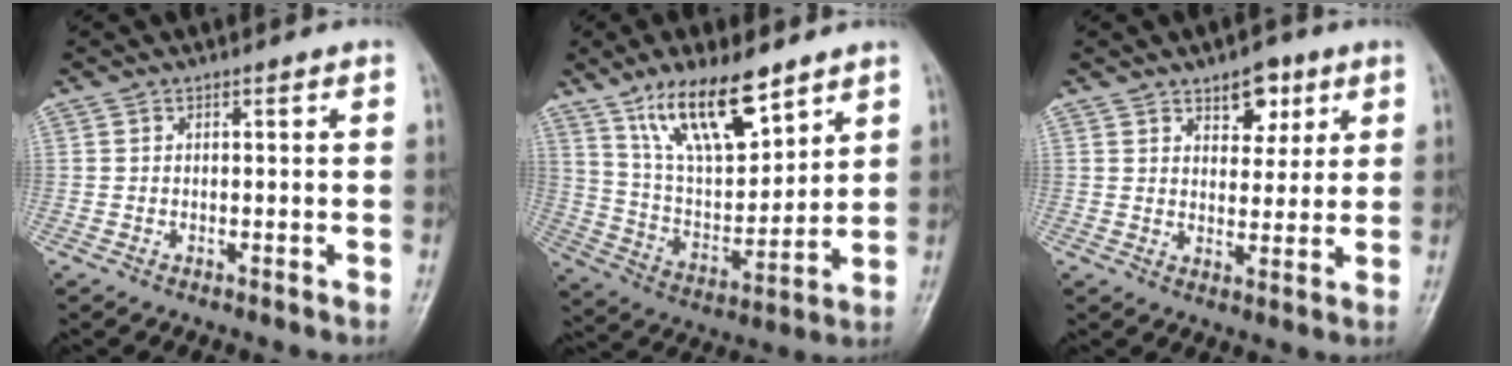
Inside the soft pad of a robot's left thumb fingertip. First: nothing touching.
{"total": 16.8, "force": [10.9, 6.2, 11.2], "torque": [-0.164, -0.055, 0.210]}
{"total": 6.9, "force": [3.8, 4.1, 4.1], "torque": [-0.024, -0.018, 0.053]}